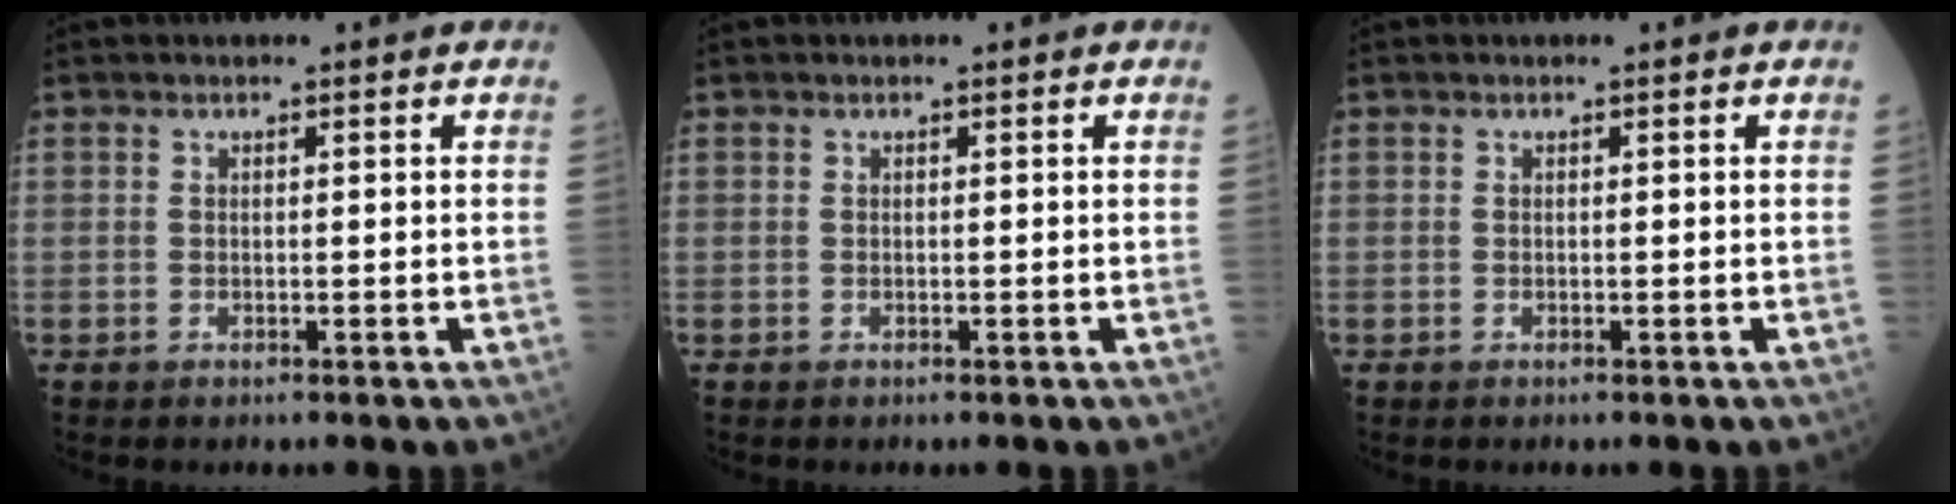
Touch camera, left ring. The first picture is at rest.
{"total": 0.0}
{"total": 0.0}